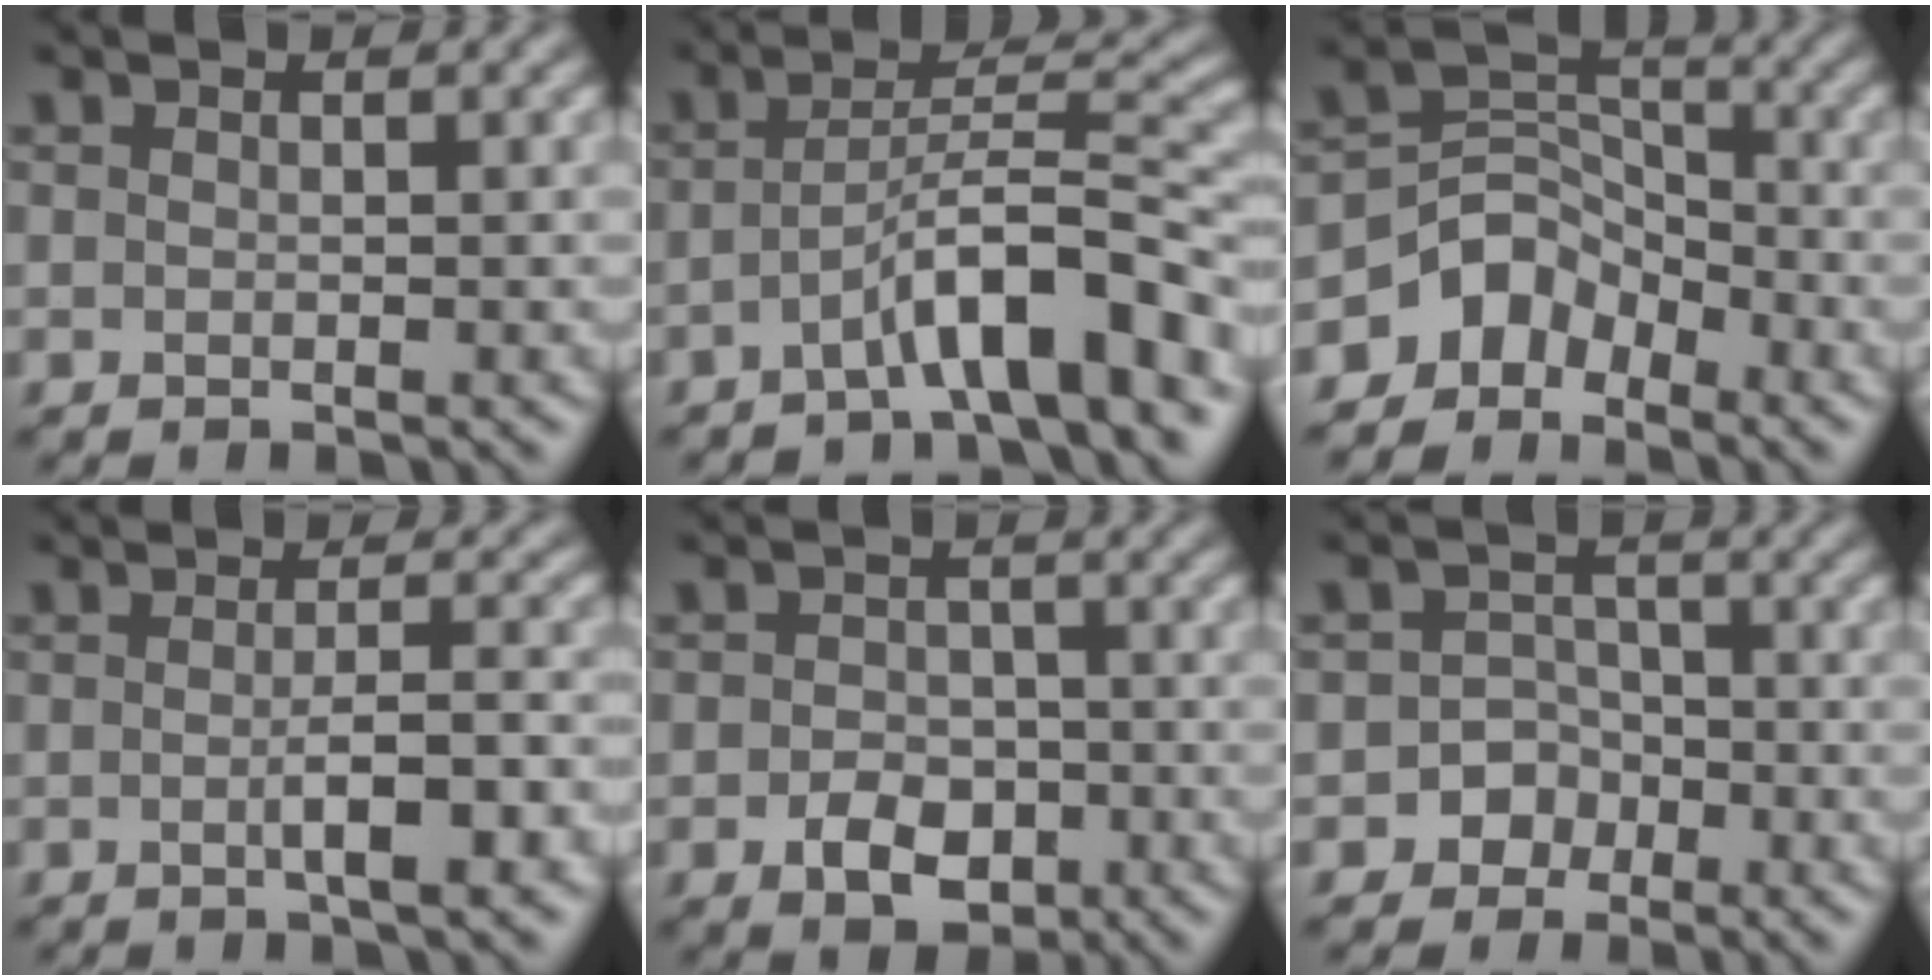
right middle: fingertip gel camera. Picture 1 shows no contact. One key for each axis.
{"total": 7.0, "fx": -3.7, "fy": 1.3, "fz": 5.8, "tx": -0.094, "ty": 0.019, "tz": -0.065}
{"total": 4.4, "fx": -3.2, "fy": 2.8, "fz": 1.1, "tx": -0.010, "ty": 0.007, "tz": -0.068}
{"total": 3.5, "fx": -0.9, "fy": 0.7, "fz": 3.3, "tx": -0.053, "ty": 0.006, "tz": -0.016}
{"total": 3.6, "fx": -1.4, "fy": 2.6, "fz": 2.1, "tx": -0.032, "ty": -0.001, "tz": -0.028}
{"total": 3.3, "fx": -1.7, "fy": 2.8, "fz": 0.3, "tx": 0.035, "ty": 0.009, "tz": -0.043}